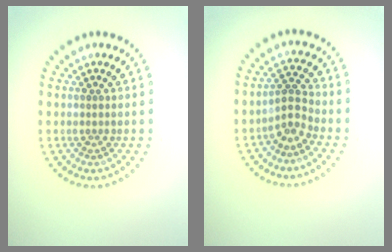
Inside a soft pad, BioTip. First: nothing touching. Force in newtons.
{"total": 2.5, "press": 1.7, "slide": 1.9}